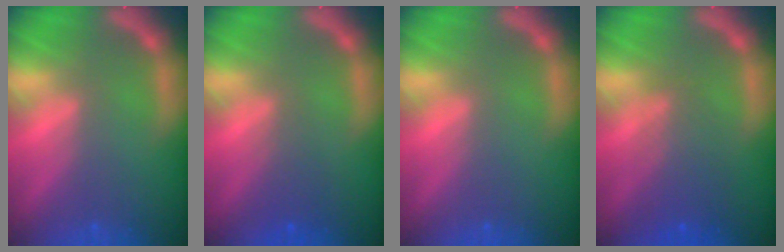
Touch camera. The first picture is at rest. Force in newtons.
{"total": 2.0}
{"total": 0.0}
{"total": 4.1}